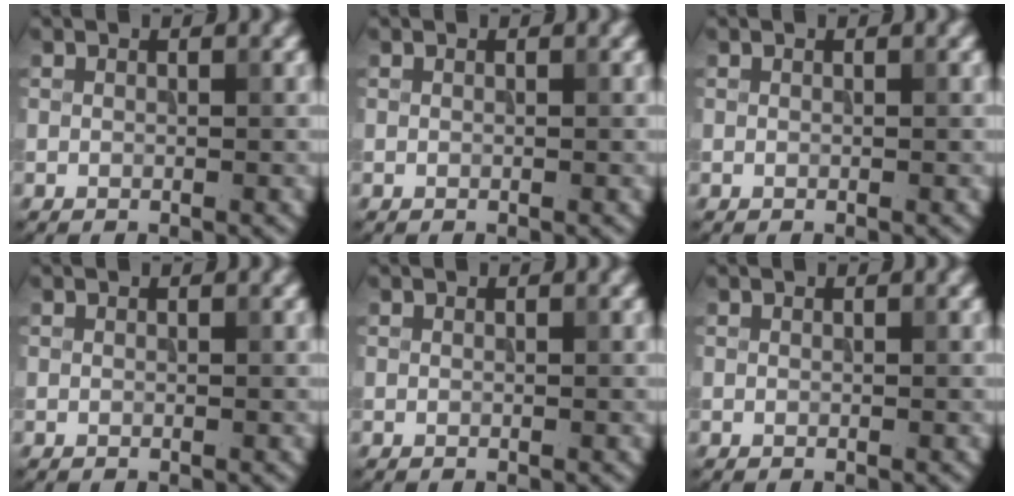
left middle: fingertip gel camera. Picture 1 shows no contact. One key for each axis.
{"total": 0.0}
{"total": 0.0}
{"total": 0.0}
{"total": 0.0}
{"total": 0.0}